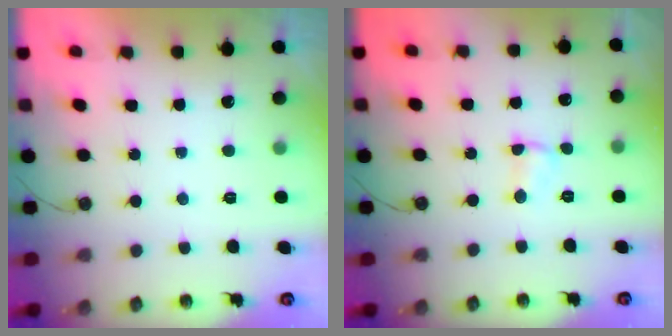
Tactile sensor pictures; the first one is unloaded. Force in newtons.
{"total": 2.6, "press": 2.6, "slide": 0.4}